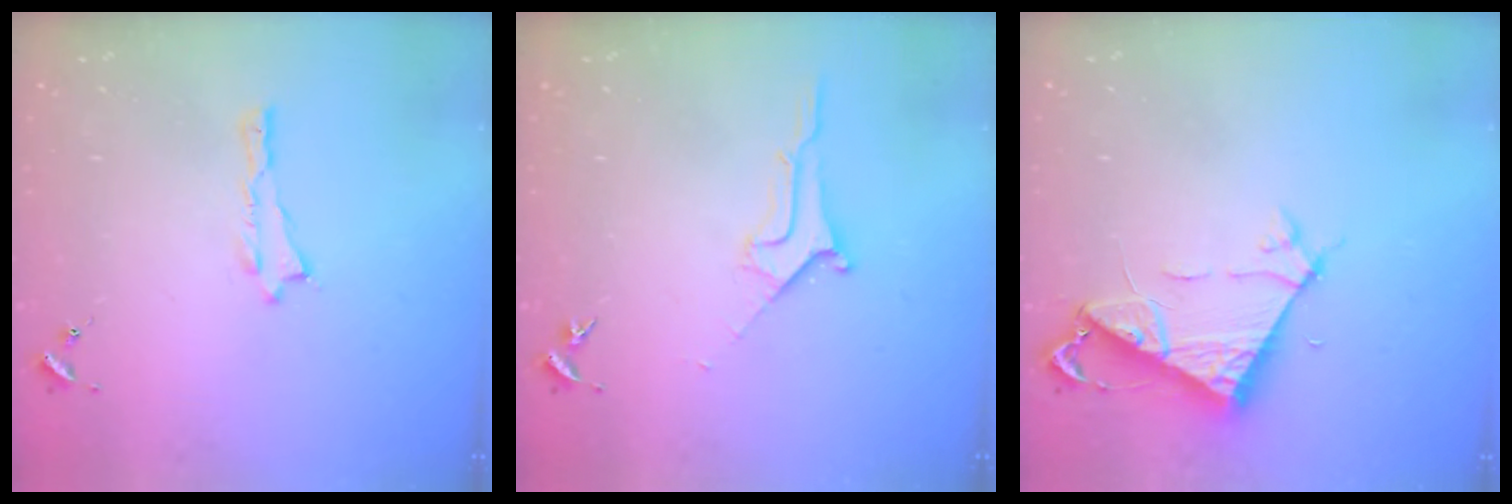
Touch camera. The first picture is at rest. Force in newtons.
{"total": 1.8, "press": 1.7, "slide": 0.2}
{"total": 6.6, "press": 6.5, "slide": 0.7}